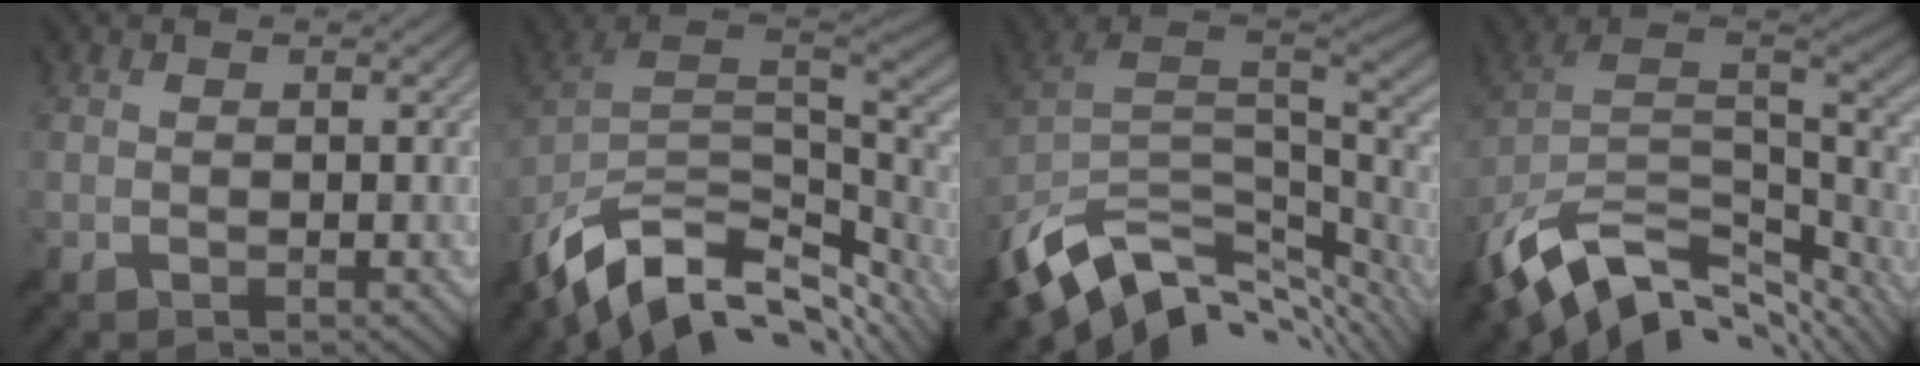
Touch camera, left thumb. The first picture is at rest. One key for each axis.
{"total": 13.5, "fx": -7.3, "fy": 7.0, "fz": 9.0, "tx": -0.219, "ty": -0.022, "tz": -0.126}
{"total": 13.1, "fx": -6.4, "fy": 6.6, "fz": 9.3, "tx": -0.214, "ty": -0.015, "tz": -0.109}
{"total": 14.3, "fx": -7.6, "fy": 7.3, "fz": 9.7, "tx": -0.230, "ty": -0.013, "tz": -0.121}